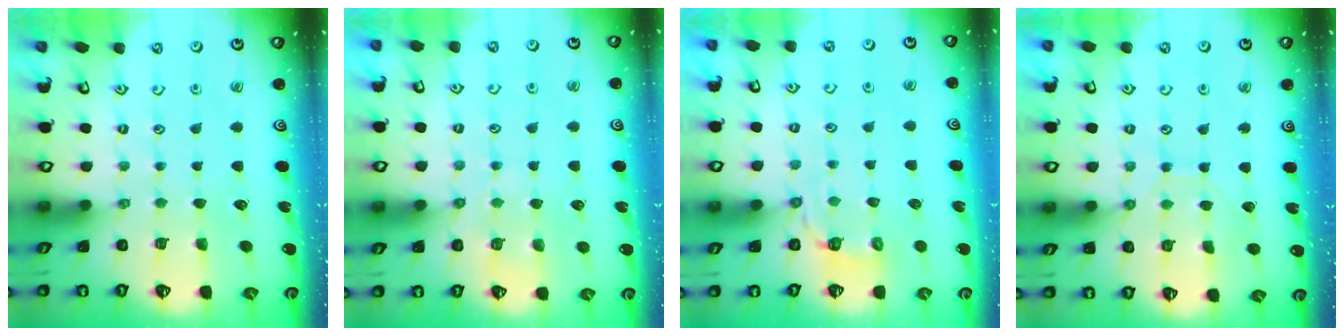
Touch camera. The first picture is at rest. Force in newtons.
{"total": 4.8, "press": 4.8, "slide": 0.7}
{"total": 3.0, "press": 1.6, "slide": 2.5}
{"total": 5.6, "press": 5.5, "slide": 0.6}